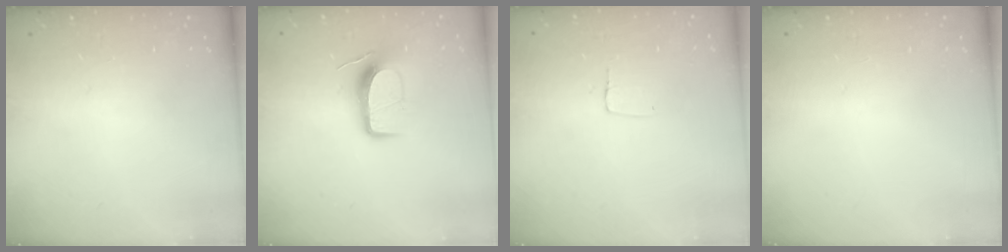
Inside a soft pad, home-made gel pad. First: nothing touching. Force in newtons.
{"total": 9.8, "press": 9.8, "slide": 0.7}
{"total": 3.7, "press": 3.7, "slide": 0.1}
{"total": 0.0}